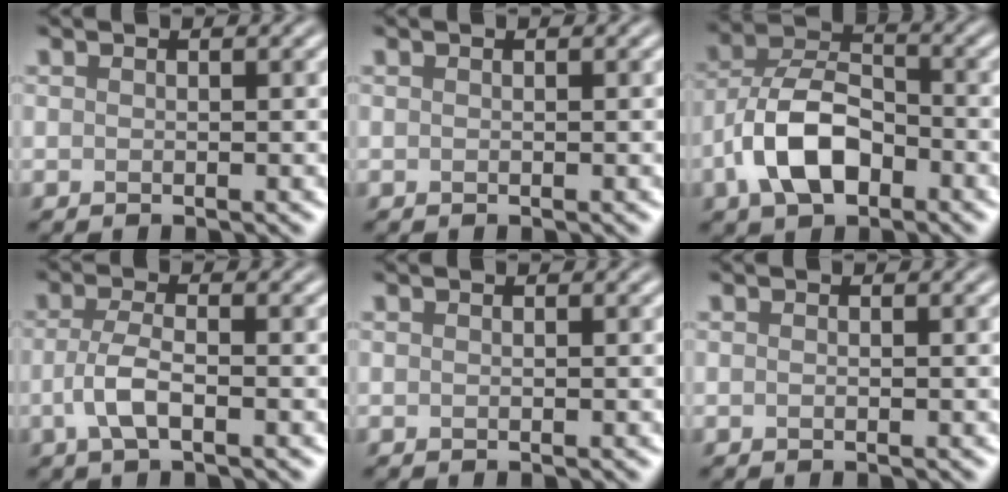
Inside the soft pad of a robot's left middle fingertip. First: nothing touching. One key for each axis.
{"total": 0.0}
{"total": 7.2, "fx": -2.9, "fy": 4.1, "fz": 5.1, "tx": -0.098, "ty": 0.006, "tz": -0.059}
{"total": 3.0, "fx": -0.9, "fy": 1.0, "fz": 2.6, "tx": -0.059, "ty": 0.000, "tz": -0.024}
{"total": 0.0}
{"total": 0.0}